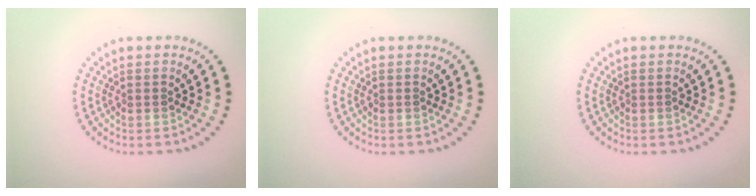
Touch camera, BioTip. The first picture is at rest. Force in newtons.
{"total": 0.0}
{"total": 0.0}